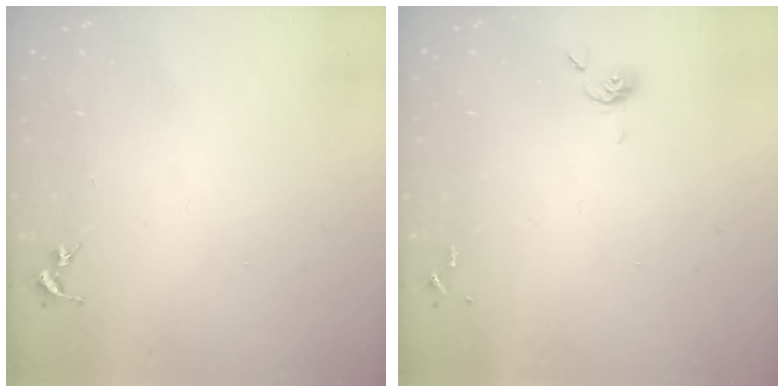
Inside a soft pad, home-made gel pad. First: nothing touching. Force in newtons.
{"total": 4.6, "press": 4.5, "slide": 0.5}